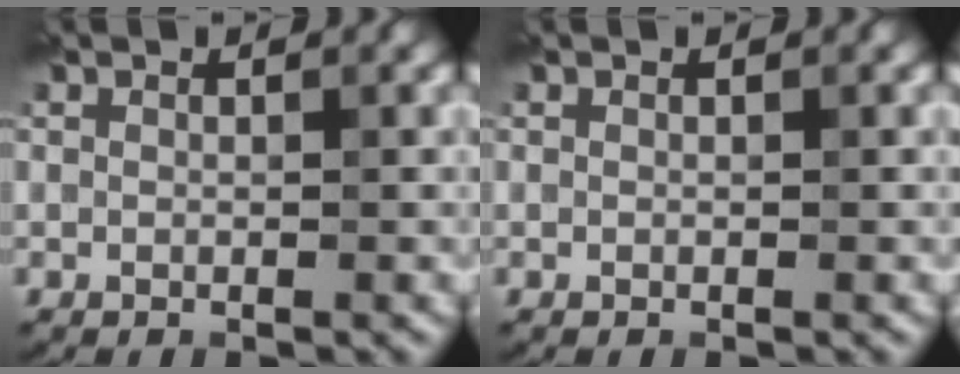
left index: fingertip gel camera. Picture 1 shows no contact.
{"total": 0.0}